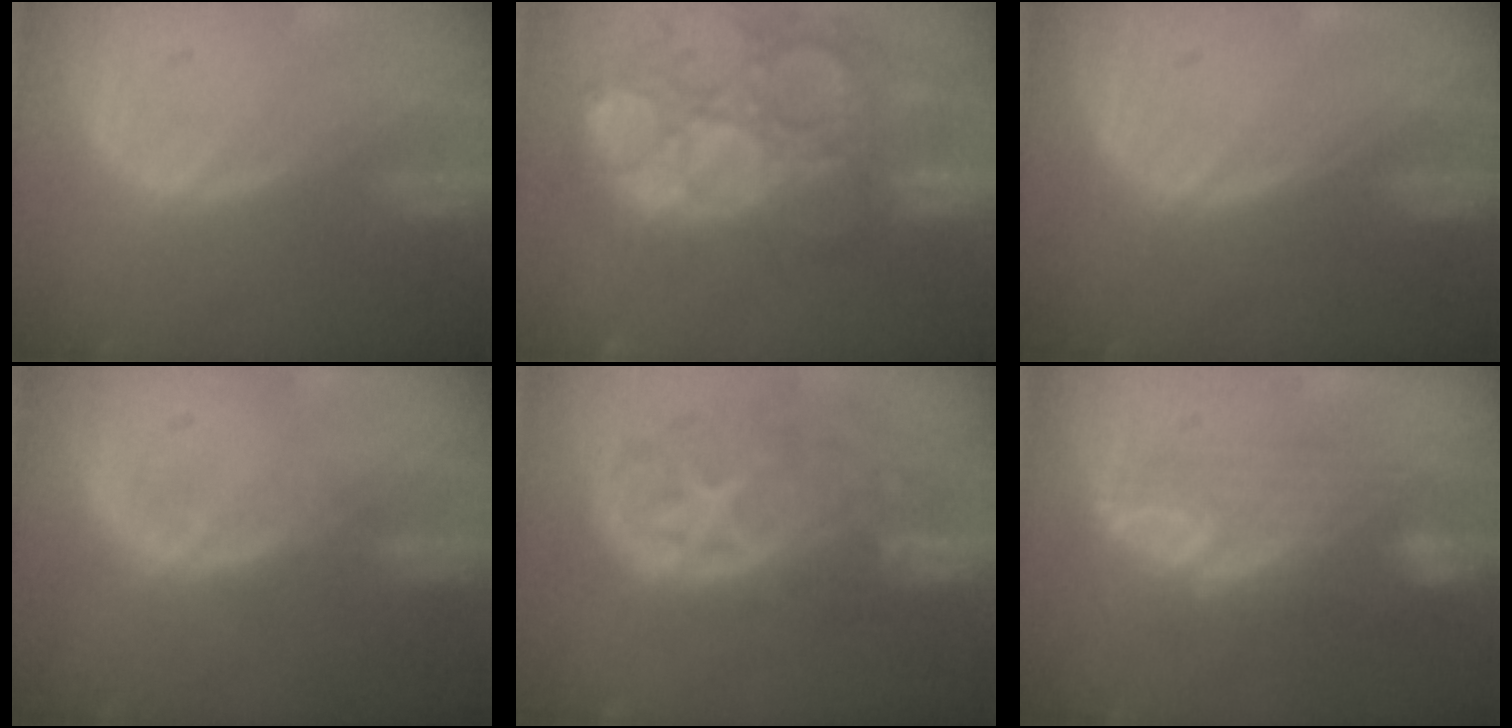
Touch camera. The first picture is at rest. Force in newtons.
{"total": 15.0, "press": 12.5, "slide": 8.2}
{"total": 0.0}
{"total": 1.1, "press": 1.1, "slide": 0.2}
{"total": 11.1, "press": 9.8, "slide": 5.4}
{"total": 8.3, "press": 7.9, "slide": 2.3}